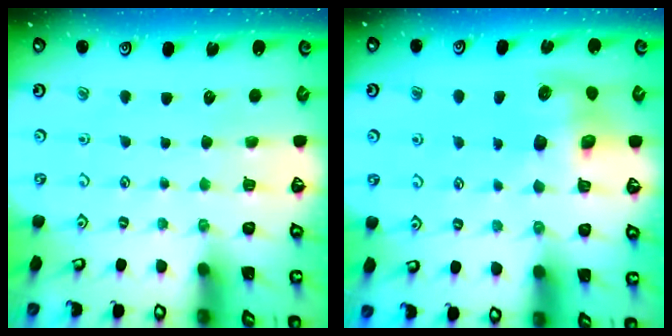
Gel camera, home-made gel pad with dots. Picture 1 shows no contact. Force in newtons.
{"total": 7.9, "press": 7.8, "slide": 1.1}